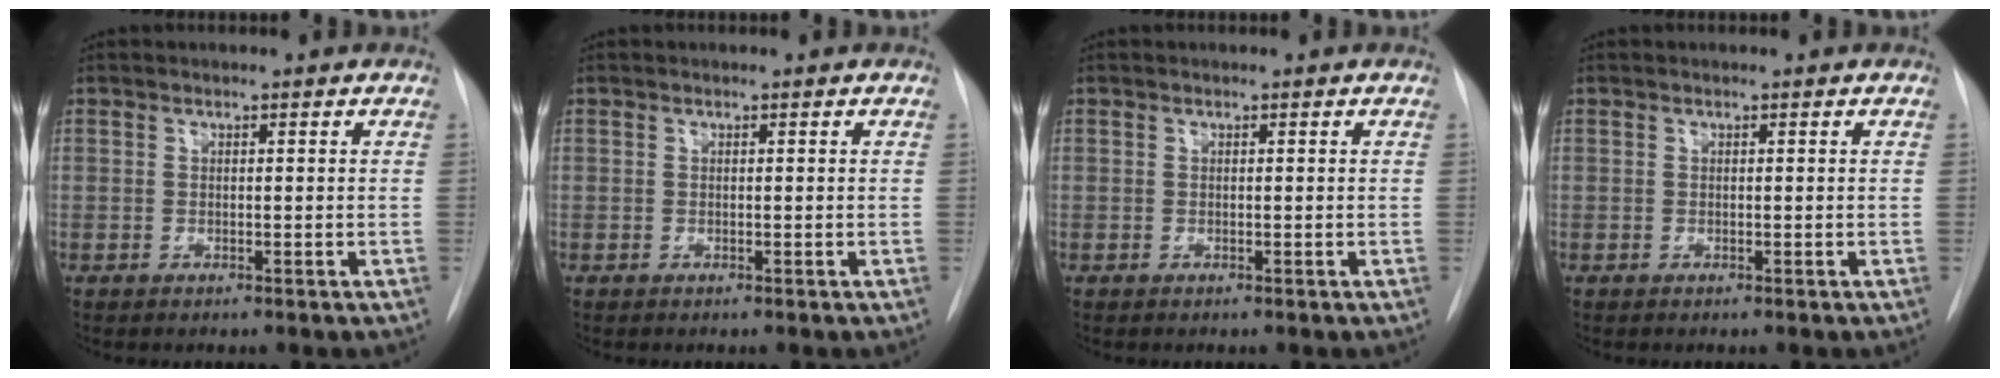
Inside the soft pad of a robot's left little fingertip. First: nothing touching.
{"total": 0.0}
{"total": 0.0}
{"total": 0.0}